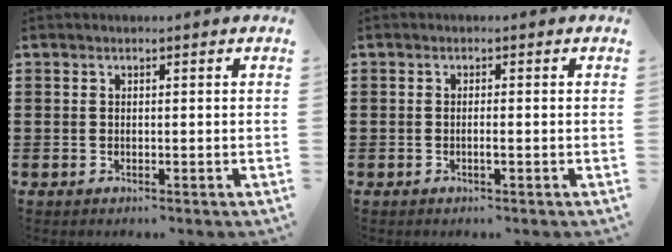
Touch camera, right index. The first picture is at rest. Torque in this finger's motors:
{"motor_torque": [-0.01, -0.08, 0.08, 0.00]}